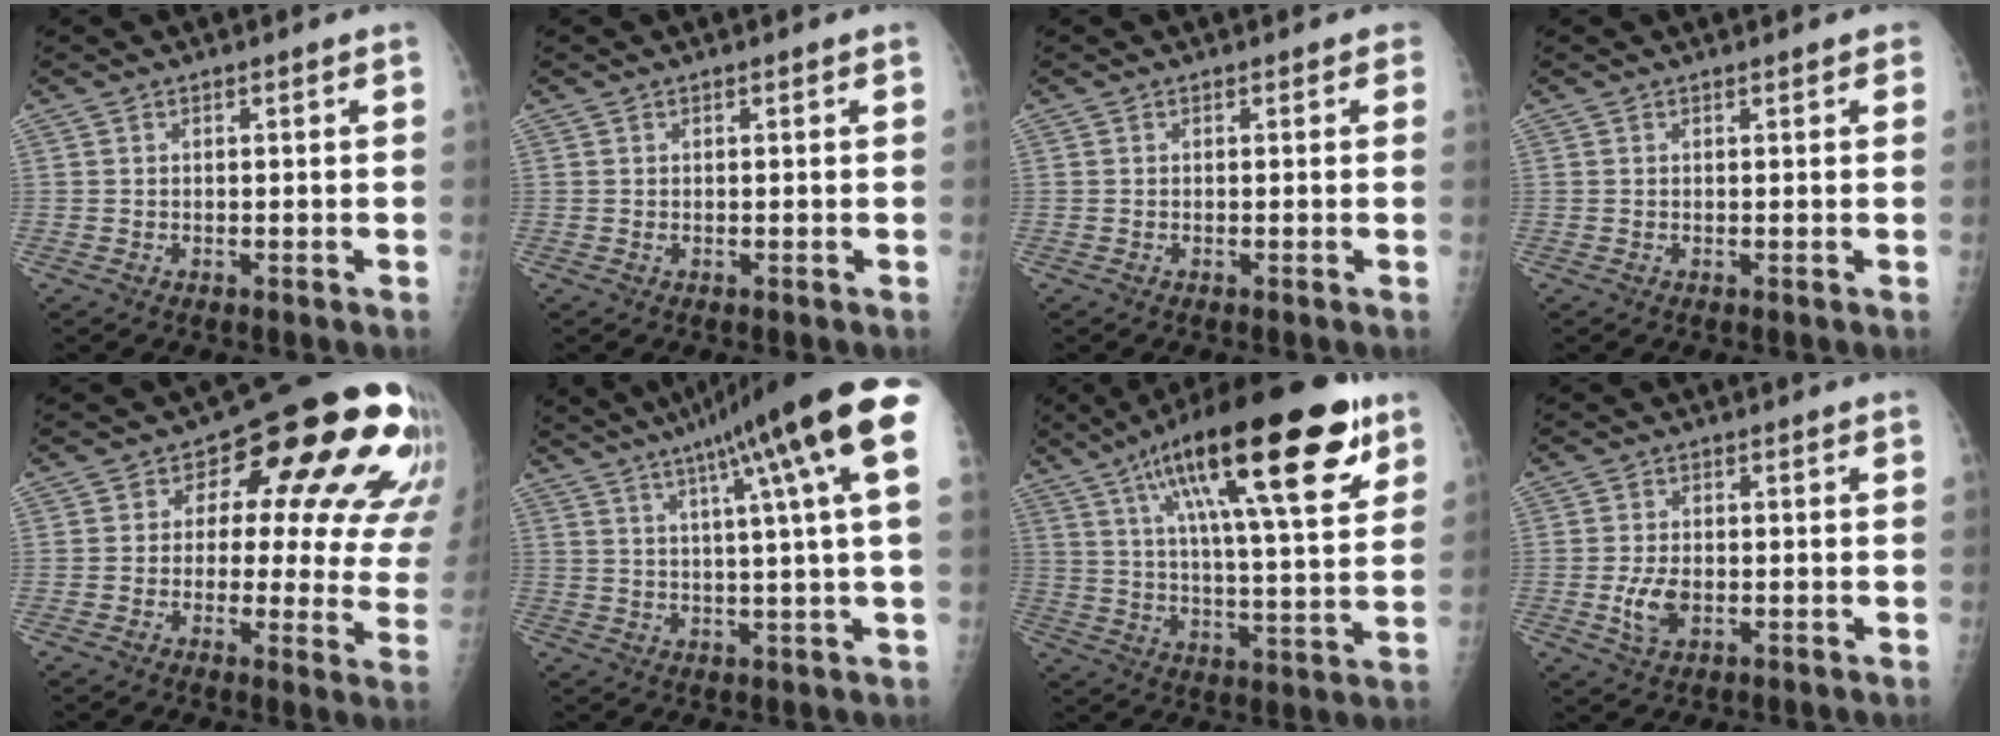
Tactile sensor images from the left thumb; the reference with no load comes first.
{"total": 0.5, "force": [0.2, 0.3, 0.4], "torque": [-0.005, 0.001, 0.003]}
{"total": 0.6, "force": [0.2, 0.4, 0.3], "torque": [0.011, 0.001, -0.006]}
{"total": 1.3, "force": [0.8, 0.5, 0.9], "torque": [-0.007, 0.000, 0.006]}
{"total": 21.4, "force": [7.3, 11.0, 16.8], "torque": [-0.149, -0.002, 0.079]}
{"total": 20.4, "force": [10.2, 1.0, 17.6], "torque": [-0.260, 0.008, 0.127]}
{"total": 28.6, "force": [14.6, 7.7, 23.3], "torque": [-0.361, -0.016, 0.231]}
{"total": 4.8, "force": [-1.1, 2.9, 3.7], "torque": [-0.074, 0.000, -0.017]}